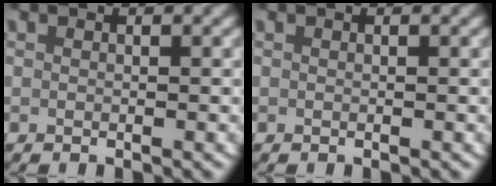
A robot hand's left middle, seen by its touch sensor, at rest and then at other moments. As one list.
[{"total": 0.0}]